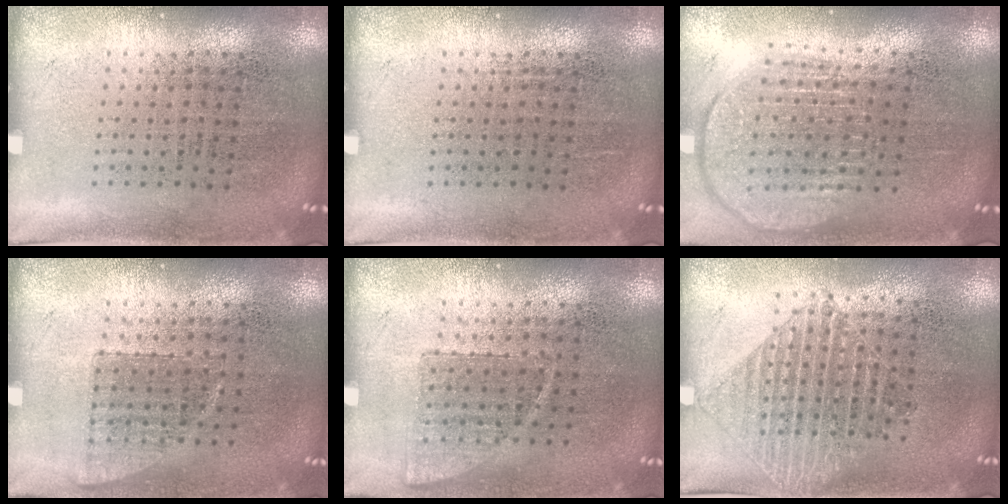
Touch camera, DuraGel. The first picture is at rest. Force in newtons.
{"total": 0.0}
{"total": 1.9, "press": 1.6, "slide": 1.0}
{"total": 0.7, "press": 0.7, "slide": 0.2}
{"total": 0.8, "press": 0.7, "slide": 0.3}
{"total": 1.3, "press": 1.1, "slide": 0.6}